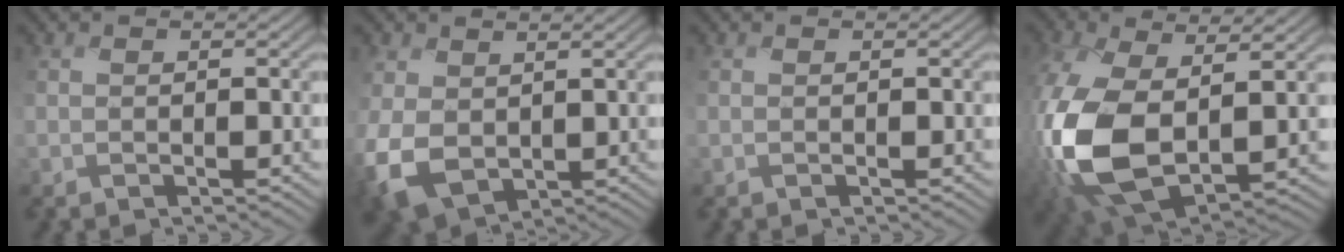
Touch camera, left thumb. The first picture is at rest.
{"total": 7.4, "force": [0.1, 5.5, 4.9], "torque": [-0.159, -0.017, 0.005]}
{"total": 0.0}
{"total": 14.5, "force": [-0.9, 8.4, 11.9], "torque": [-0.314, -0.017, -0.010]}